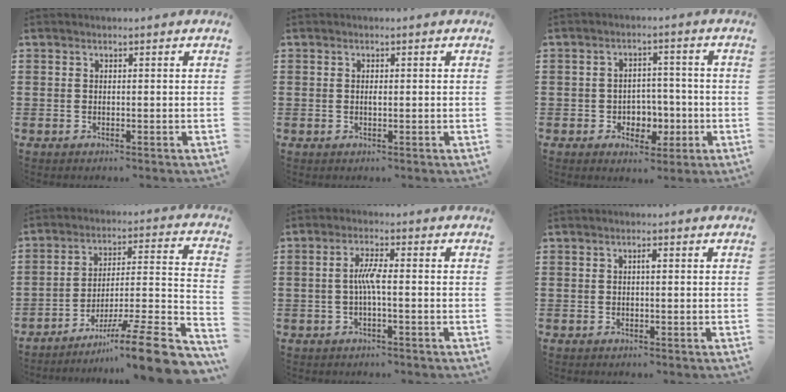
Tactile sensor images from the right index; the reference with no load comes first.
{"total": 0.8, "force": [0.0, 0.3, 0.8], "torque": [-0.017, -0.002, 0.001]}
{"total": 4.4, "force": [-1.4, 3.6, 2.0], "torque": [-0.030, 0.004, -0.031]}
{"total": 11.4, "force": [-7.9, 0.8, 8.2], "torque": [-0.110, 0.008, -0.147]}
{"total": 3.8, "force": [-0.6, 0.4, 3.8], "torque": [-0.083, -0.005, -0.018]}
{"total": 0.9, "force": [0.1, 0.2, 0.9], "torque": [-0.019, 0.000, 0.002]}